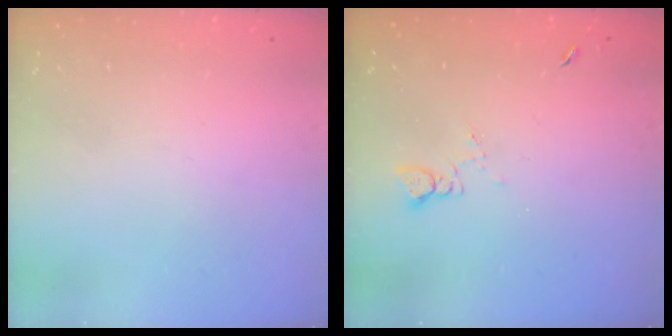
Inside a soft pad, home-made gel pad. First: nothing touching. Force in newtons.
{"total": 1.8, "press": 1.7, "slide": 0.3}